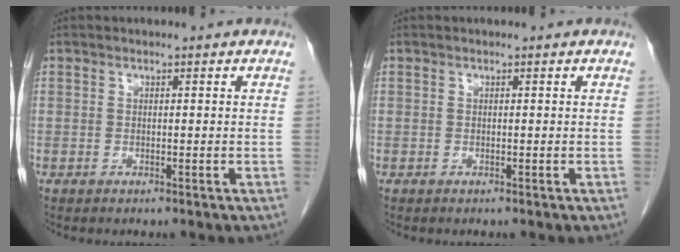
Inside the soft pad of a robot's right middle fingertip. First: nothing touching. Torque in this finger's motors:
{"motor_torque": [0.00, 0.00, 0.00, 0.00]}